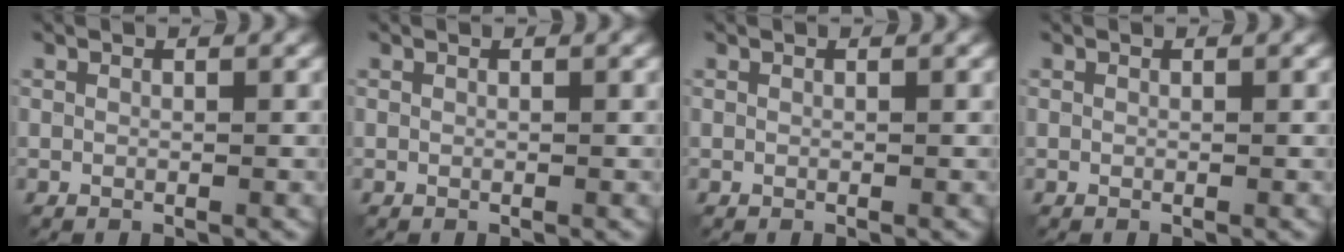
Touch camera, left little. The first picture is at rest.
{"total": 0.0}
{"total": 0.0}
{"total": 0.0}